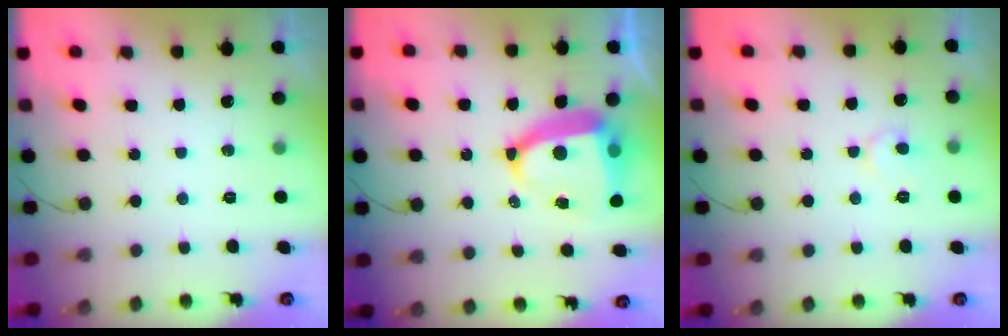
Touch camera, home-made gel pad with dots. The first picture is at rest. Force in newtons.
{"total": 13.3, "press": 13.1, "slide": 1.9}
{"total": 6.1, "press": 6.1, "slide": 0.4}